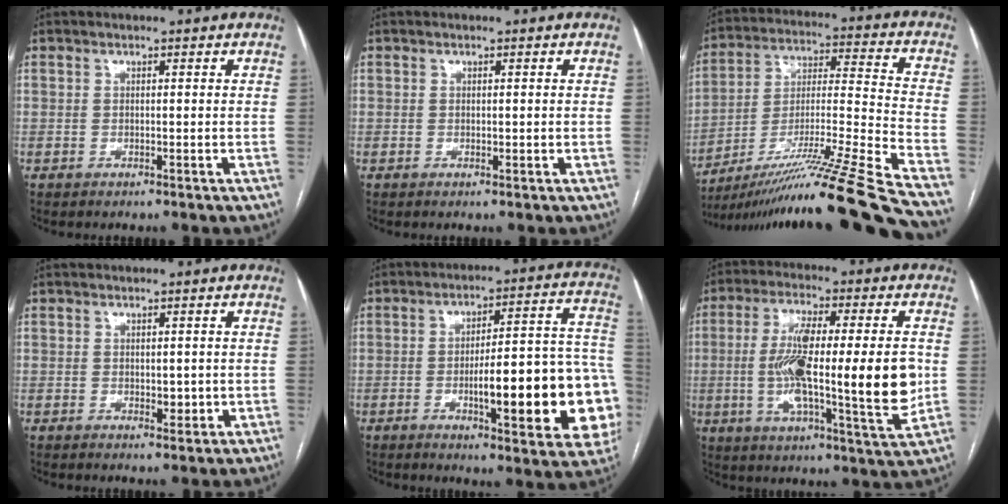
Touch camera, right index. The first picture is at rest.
{"total": 0.8, "force": [0.0, 0.6, 0.6], "torque": [-0.007, 0.001, 0.002]}
{"total": 26.1, "force": [-21.4, -3.2, 14.6], "torque": [-0.190, -0.031, -0.353]}
{"total": 2.6, "force": [-0.1, 1.5, 2.1], "torque": [-0.025, -0.002, 0.004]}
{"total": 22.2, "force": [-5.0, 4.2, 21.2], "torque": [-0.201, 0.026, -0.054]}
{"total": 19.9, "force": [-0.8, 3.2, 19.6], "torque": [-0.311, -0.002, -0.012]}